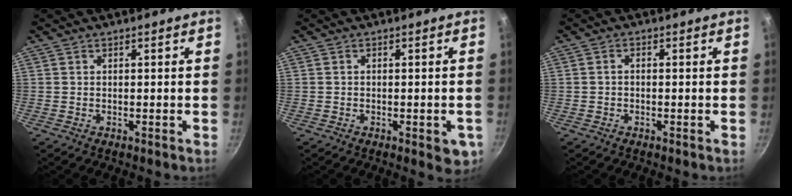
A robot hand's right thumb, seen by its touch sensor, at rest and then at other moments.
{"total": 4.7, "force": [-1.7, 2.1, 3.9], "torque": [-0.034, 0.002, -0.021]}
{"total": 1.1, "force": [-0.4, 0.8, 0.8], "torque": [-0.016, 0.011, -0.007]}